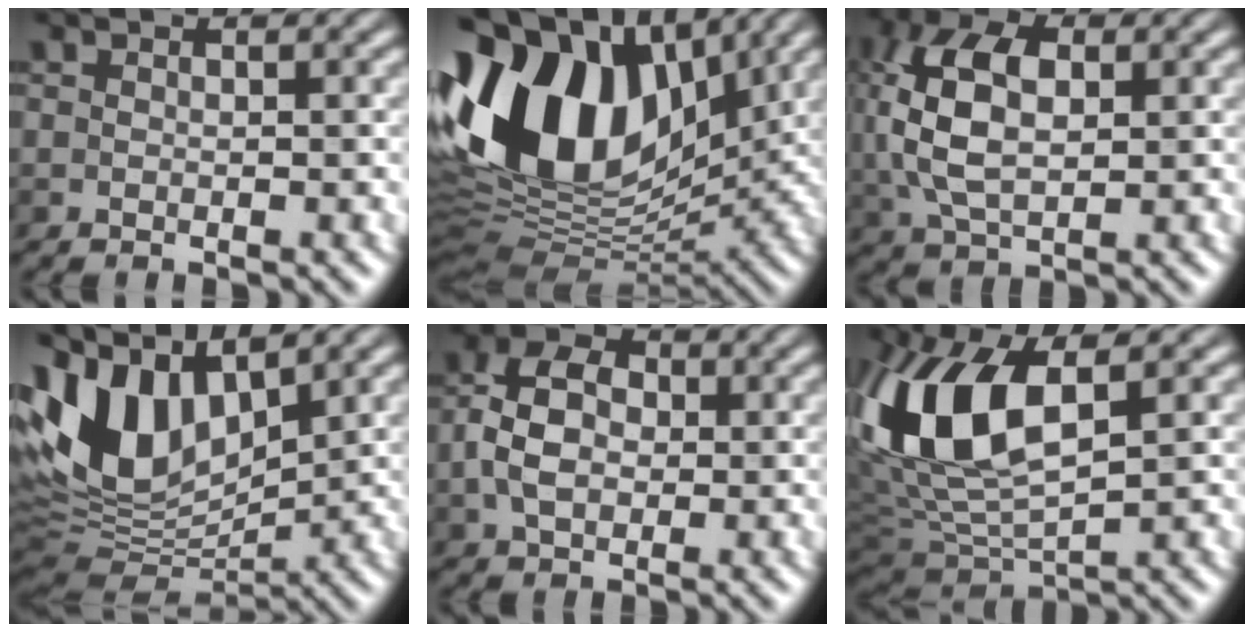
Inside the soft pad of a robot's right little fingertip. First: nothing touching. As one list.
[{"total": 15.4, "force": [4.4, 10.0, 10.8], "torque": [-0.245, 0.037, 0.068]}, {"total": 8.4, "force": [0.5, 5.1, 6.6], "torque": [-0.154, 0.006, 0.006]}, {"total": 11.5, "force": [4.1, 6.8, 8.4], "torque": [-0.189, 0.025, 0.071]}, {"total": 5.7, "force": [-1.0, 3.9, 4.0], "torque": [-0.084, 0.011, -0.027]}, {"total": 11.1, "force": [1.8, 5.6, 9.4], "torque": [-0.199, 0.009, 0.030]}]